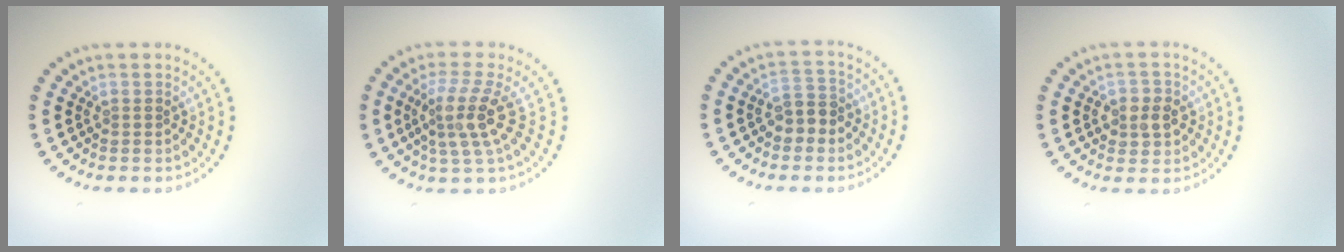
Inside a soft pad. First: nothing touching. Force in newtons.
{"total": 3.9, "press": 2.7, "slide": 2.7}
{"total": 2.6, "press": 2.5, "slide": 0.7}
{"total": 2.3, "press": 2.3, "slide": 0.2}